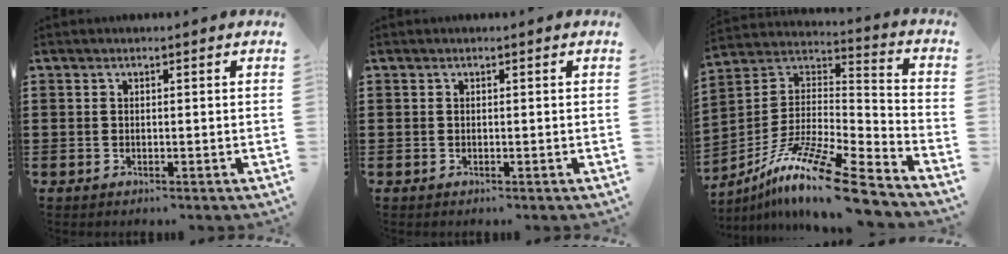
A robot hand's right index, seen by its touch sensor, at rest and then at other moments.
{"total": 0.0}
{"total": 14.9, "force": [-11.2, 1.3, 9.6], "torque": [-0.172, 0.023, -0.209]}